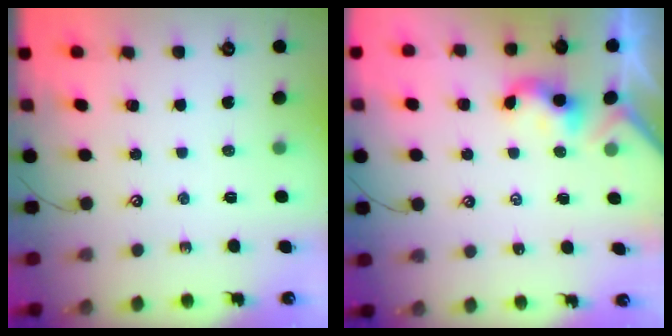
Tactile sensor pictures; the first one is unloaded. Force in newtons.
{"total": 2.2, "press": 2.2, "slide": 0.2}